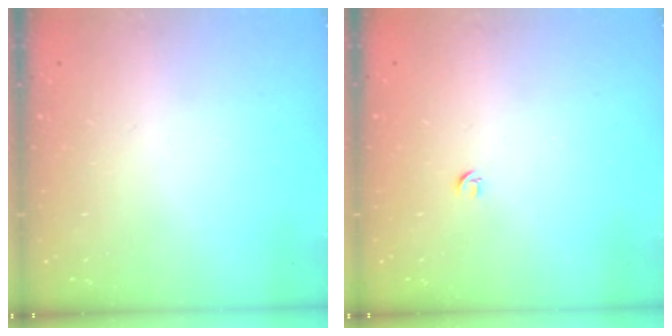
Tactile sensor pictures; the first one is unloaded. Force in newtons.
{"total": 3.4, "press": 3.4, "slide": 0.5}